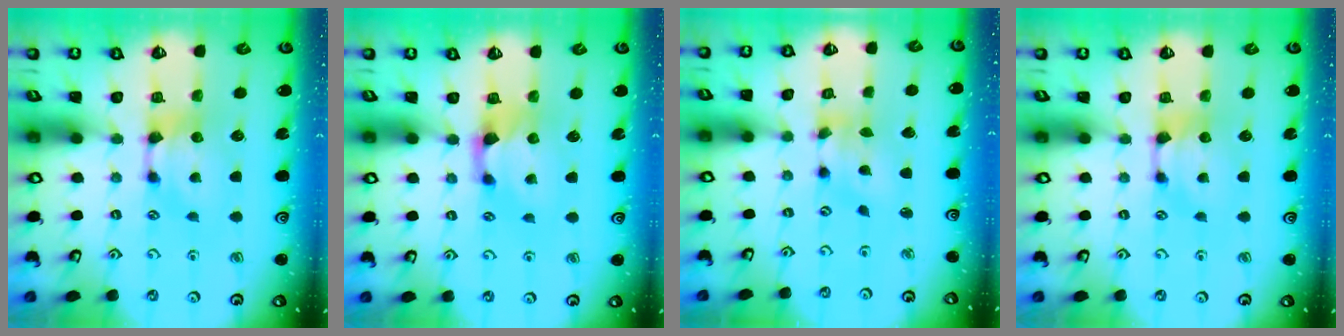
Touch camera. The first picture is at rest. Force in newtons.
{"total": 1.3, "press": 0.4, "slide": 1.3}
{"total": 2.9, "press": 2.4, "slide": 1.6}
{"total": 0.0}